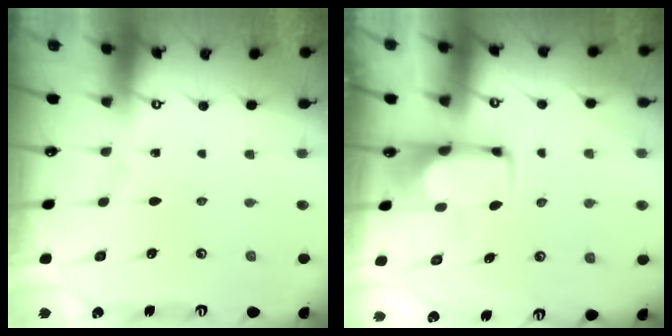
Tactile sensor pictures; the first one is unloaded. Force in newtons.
{"total": 1.8, "press": 1.7, "slide": 0.5}